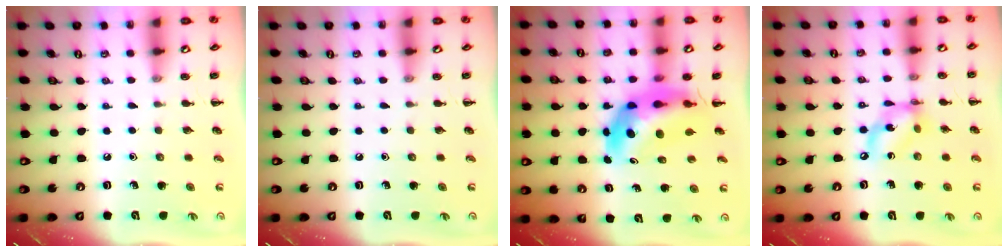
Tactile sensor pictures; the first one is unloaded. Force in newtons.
{"total": 0.0}
{"total": 10.1, "press": 9.6, "slide": 3.3}
{"total": 10.3, "press": 10.0, "slide": 2.5}